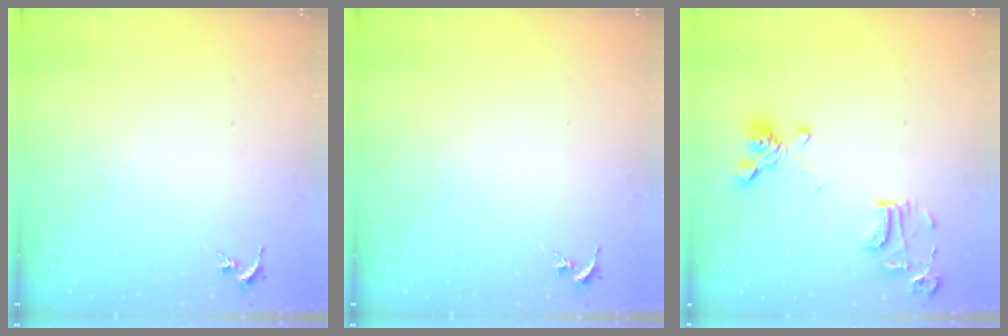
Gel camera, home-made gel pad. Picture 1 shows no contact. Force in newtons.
{"total": 0.0}
{"total": 14.6, "press": 14.5, "slide": 1.6}